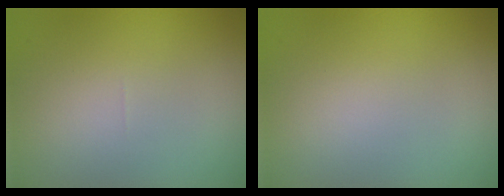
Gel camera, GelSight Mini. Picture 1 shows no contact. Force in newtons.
{"total": 0.0}